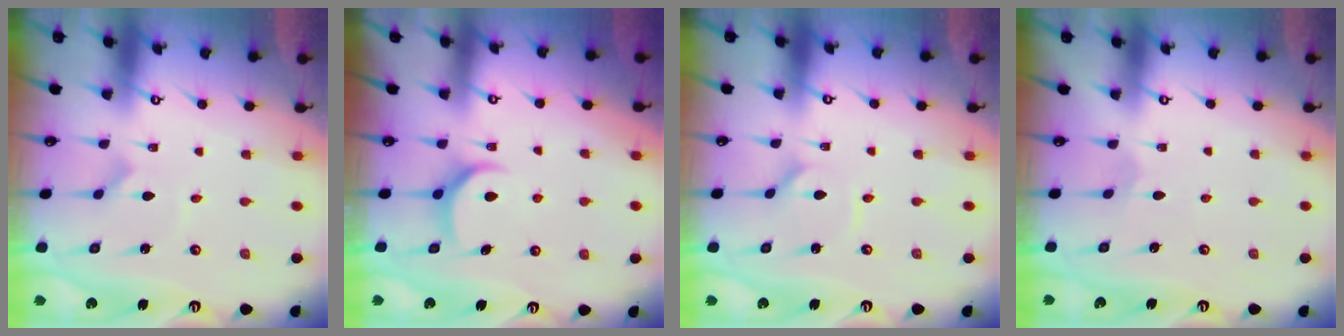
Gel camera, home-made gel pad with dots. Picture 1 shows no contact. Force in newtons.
{"total": 6.6, "press": 6.6, "slide": 0.4}
{"total": 1.7, "press": 1.6, "slide": 0.2}
{"total": 1.7, "press": 1.7, "slide": 0.1}